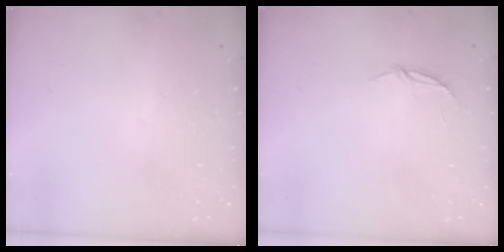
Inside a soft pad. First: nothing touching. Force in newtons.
{"total": 3.3, "press": 3.3, "slide": 0.3}